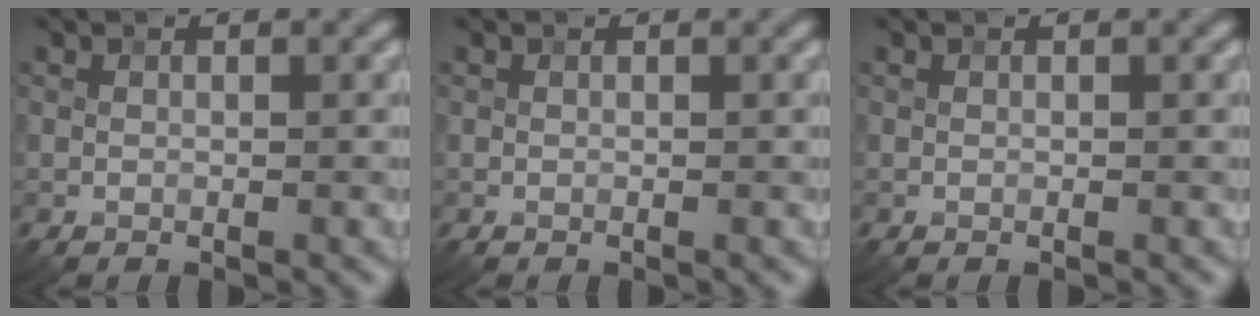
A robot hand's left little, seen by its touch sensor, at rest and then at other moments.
{"total": 0.0}
{"total": 0.0}